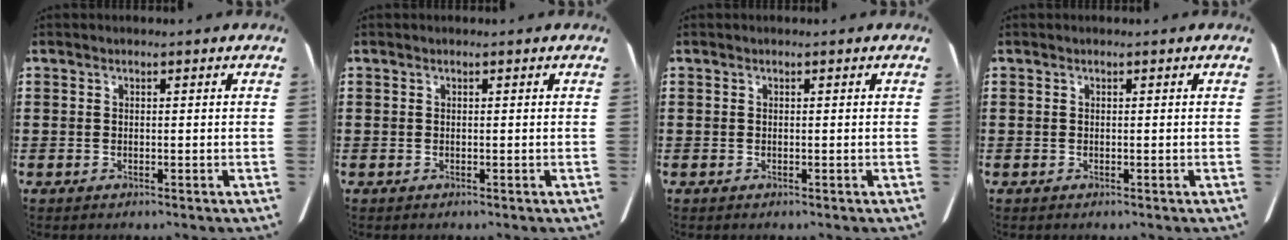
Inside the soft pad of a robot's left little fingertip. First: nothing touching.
{"total": 0.0}
{"total": 0.0}
{"total": 0.0}